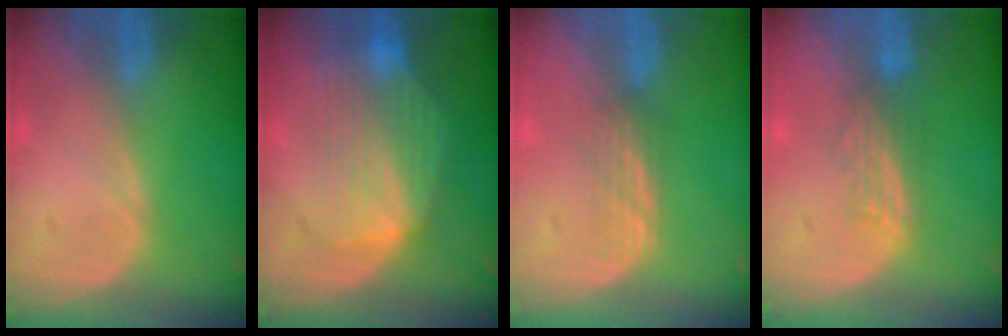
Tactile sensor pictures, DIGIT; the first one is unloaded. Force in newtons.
{"total": 8.5, "press": 7.9, "slide": 3.0}
{"total": 2.2, "press": 2.1, "slide": 0.2}
{"total": 2.8, "press": 2.7, "slide": 0.6}